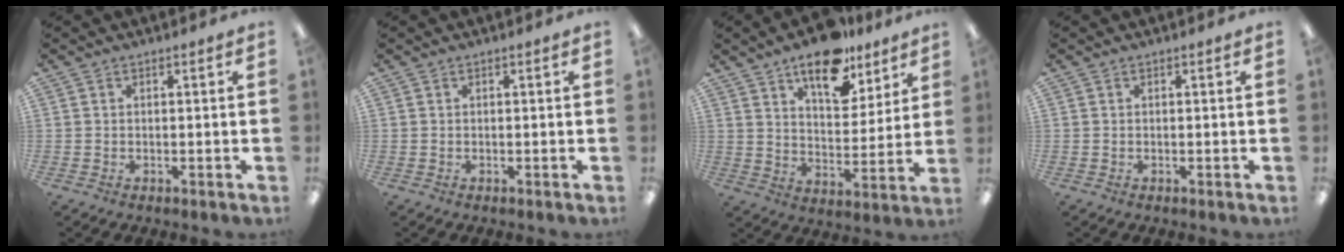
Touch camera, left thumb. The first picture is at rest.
{"total": 0.0}
{"total": 15.4, "force": [11.0, 7.3, 7.9], "torque": [-0.106, -0.061, 0.191]}
{"total": 0.0}